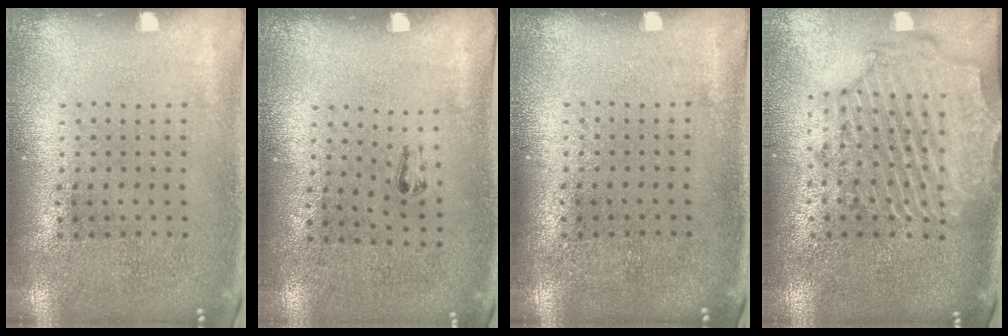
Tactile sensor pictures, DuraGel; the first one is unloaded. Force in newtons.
{"total": 0.6, "press": 0.3, "slide": 0.5}
{"total": 0.0}
{"total": 2.3, "press": 2.2, "slide": 0.8}